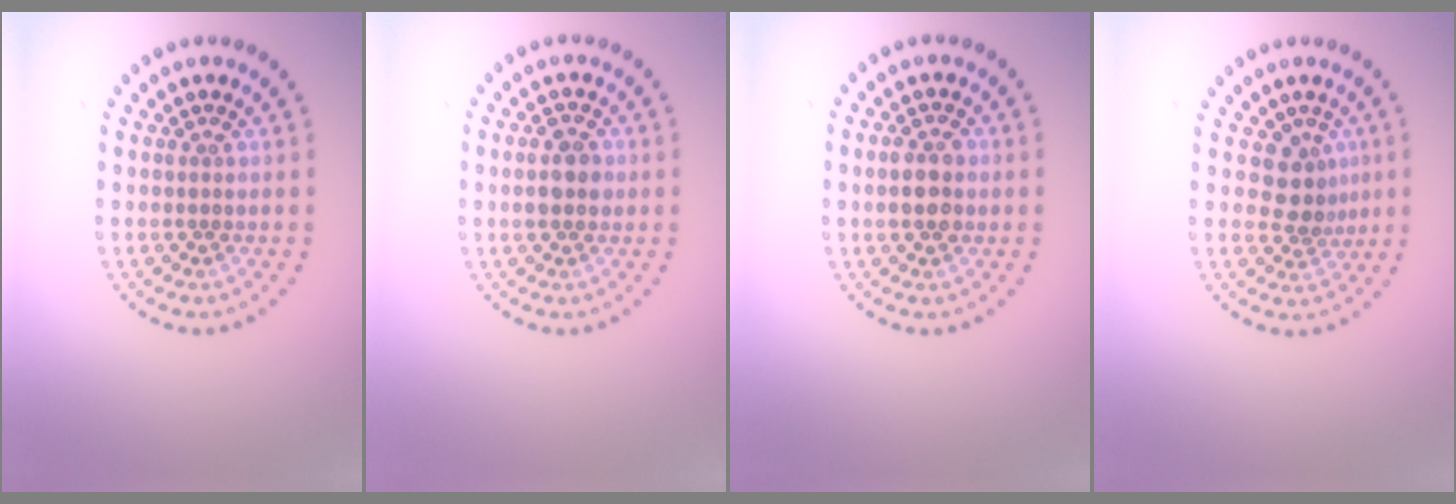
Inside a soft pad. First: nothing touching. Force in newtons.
{"total": 2.7, "press": 2.7, "slide": 0.1}
{"total": 2.4, "press": 2.4, "slide": 0.1}
{"total": 2.8, "press": 2.2, "slide": 1.8}